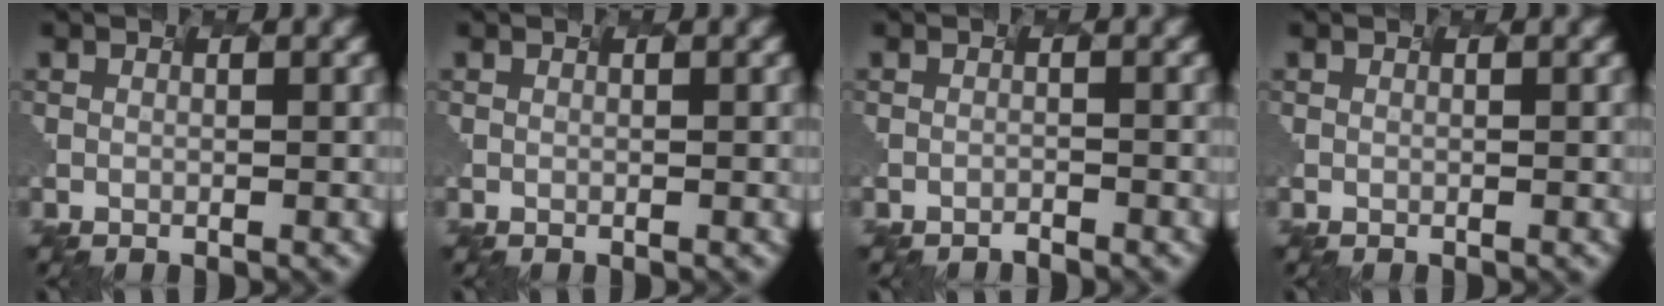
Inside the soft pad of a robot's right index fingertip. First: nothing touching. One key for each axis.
{"total": 0.0}
{"total": 1.6, "fx": -1.4, "fy": -0.7, "fz": -0.5, "tx": -0.002, "ty": -0.008, "tz": -0.007}
{"total": 0.0}